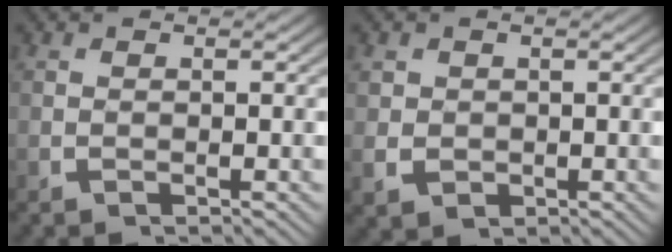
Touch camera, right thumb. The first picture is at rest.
{"total": 2.9, "force": [-0.2, 2.6, 1.4], "torque": [-0.037, -0.018, 0.008]}